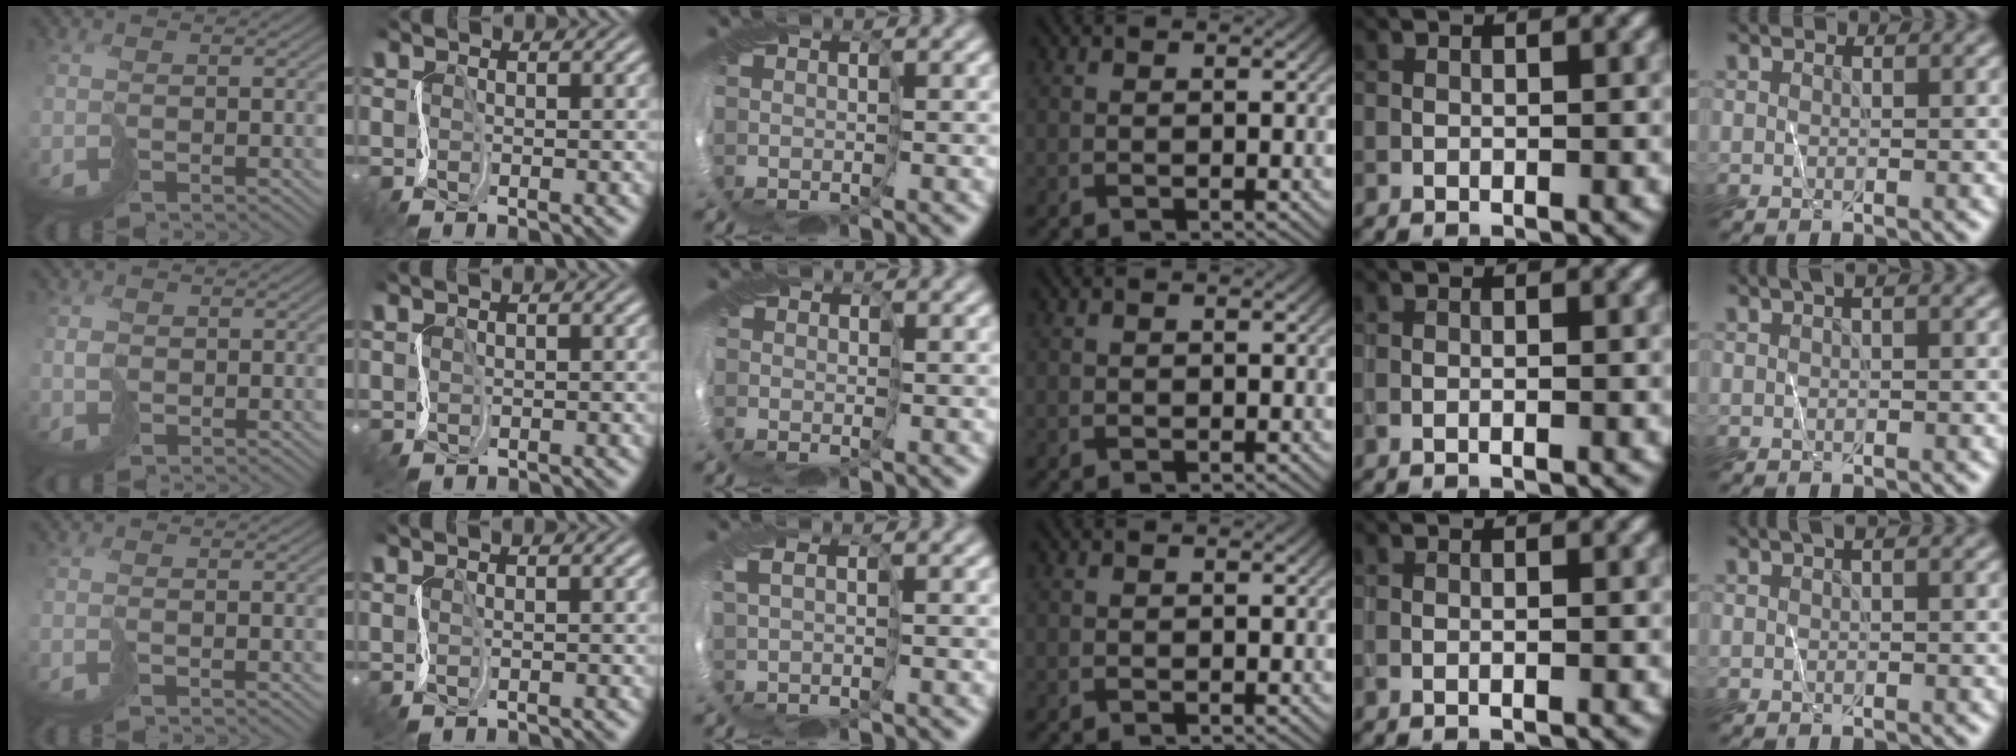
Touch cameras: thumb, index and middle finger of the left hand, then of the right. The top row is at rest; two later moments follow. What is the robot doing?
{"motion": "cut", "object": "bubble wrap"}